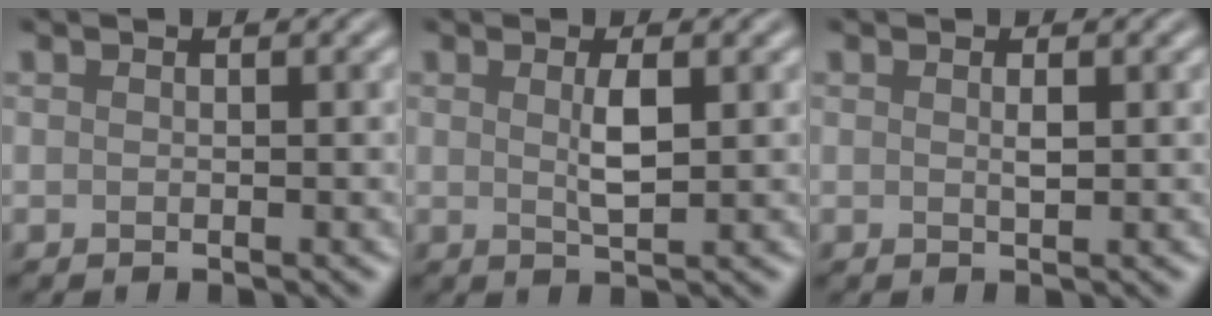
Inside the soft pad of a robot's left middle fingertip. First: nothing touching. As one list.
[{"total": 2.2, "force": [0.5, 0.5, 2.1], "torque": [-0.041, -0.001, 0.011]}, {"total": 0.9, "force": [0.2, 0.2, 0.8], "torque": [-0.016, 0.000, 0.004]}]